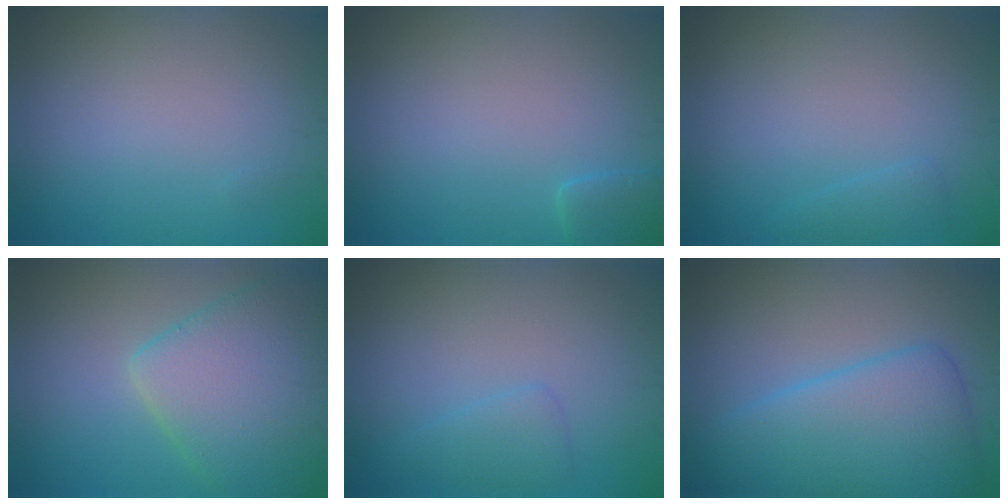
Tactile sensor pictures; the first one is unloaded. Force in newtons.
{"total": 1.6, "press": 1.6, "slide": 0.2}
{"total": 1.1, "press": 1.1, "slide": 0.1}
{"total": 8.2, "press": 8.2, "slide": 0.4}
{"total": 1.7, "press": 1.7, "slide": 0.1}
{"total": 7.5, "press": 7.5, "slide": 0.2}